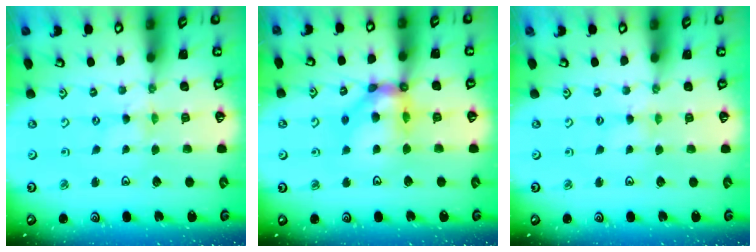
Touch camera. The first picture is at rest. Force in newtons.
{"total": 12.8, "press": 12.7, "slide": 1.5}
{"total": 1.7, "press": 1.7, "slide": 0.4}